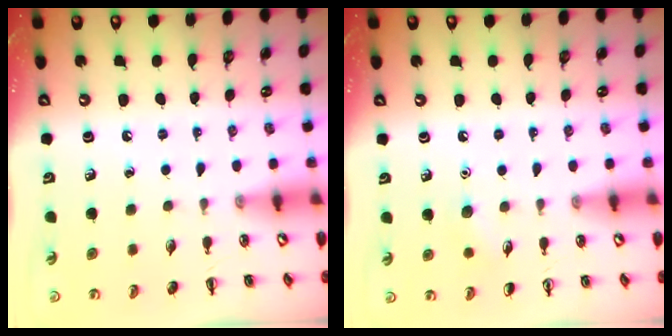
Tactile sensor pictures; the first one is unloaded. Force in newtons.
{"total": 4.4, "press": 4.2, "slide": 1.4}